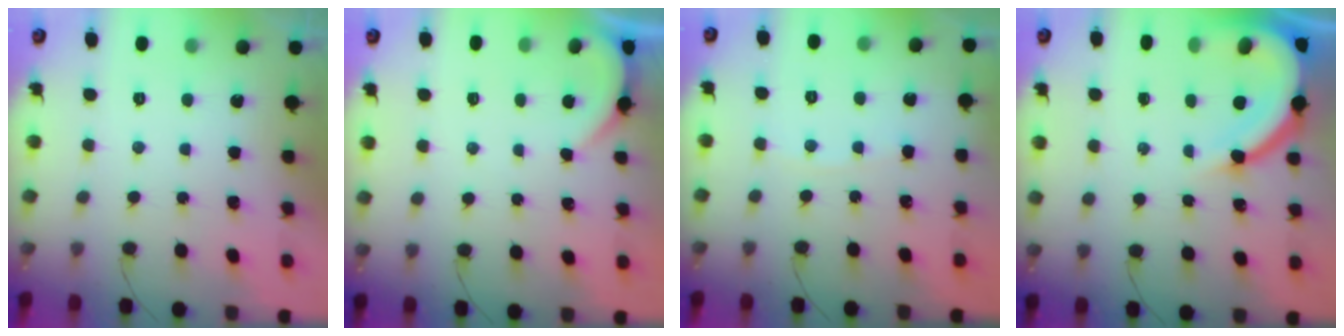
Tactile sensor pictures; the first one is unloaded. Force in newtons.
{"total": 1.9, "press": 1.9, "slide": 0.3}
{"total": 1.5, "press": 1.5, "slide": 0.2}
{"total": 11.9, "press": 11.8, "slide": 1.6}